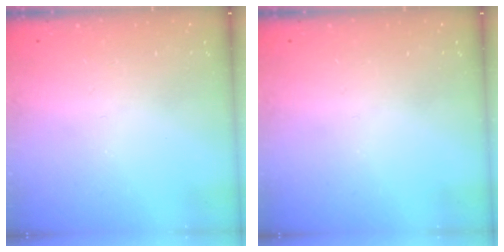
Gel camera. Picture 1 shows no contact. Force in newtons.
{"total": 0.0}